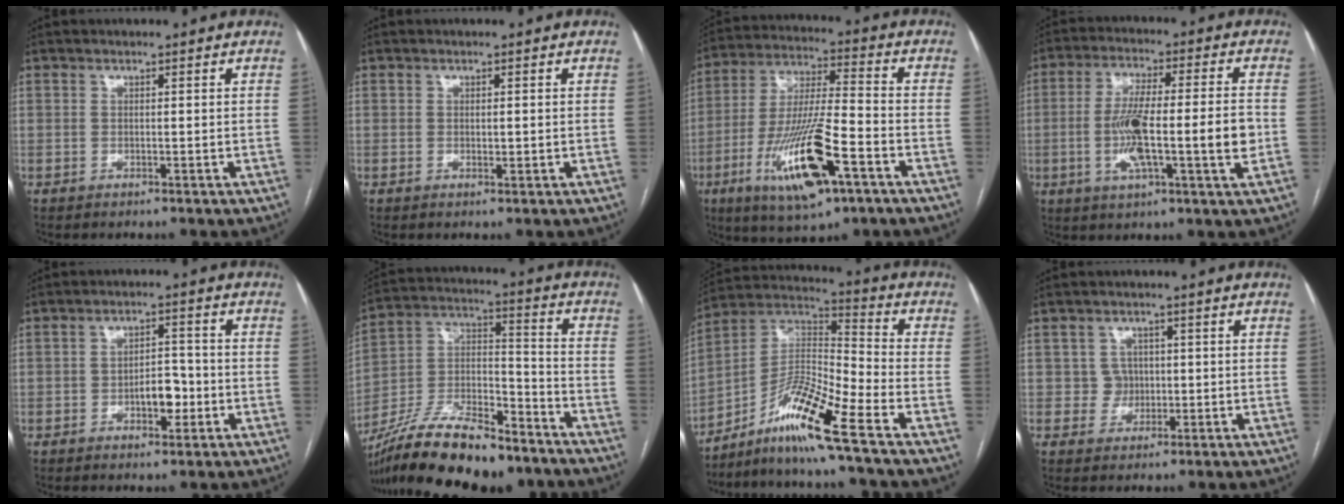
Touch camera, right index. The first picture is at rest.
{"total": 1.0, "force": [-0.1, 0.3, 0.9], "torque": [-0.016, -0.003, 0.001]}
{"total": 17.3, "force": [-7.5, 3.1, 15.2], "torque": [-0.309, -0.022, -0.126]}
{"total": 13.2, "force": [-2.1, 1.3, 13.0], "torque": [-0.236, 0.007, -0.037]}
{"total": 4.8, "force": [-1.6, 2.3, 3.9], "torque": [-0.056, 0.010, -0.020]}
{"total": 21.3, "force": [-16.9, 5.7, 11.6], "torque": [-0.211, 0.002, -0.295]}
{"total": 12.7, "force": [-8.1, -0.3, 9.8], "torque": [-0.189, 0.007, -0.151]}
{"total": 2.8, "force": [0.1, 2.8, 0.1], "torque": [0.006, 0.008, 0.002]}